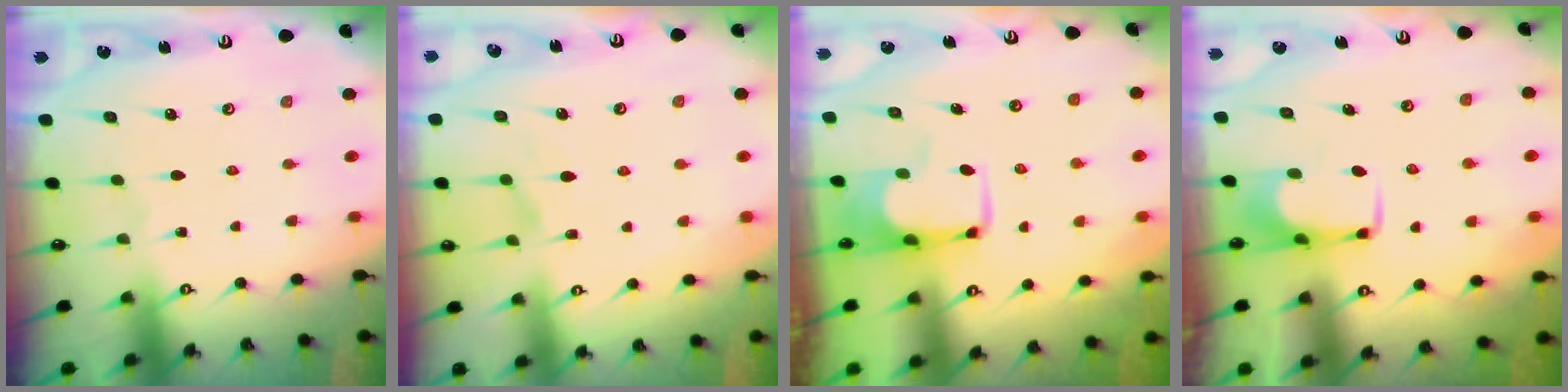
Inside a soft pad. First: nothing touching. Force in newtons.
{"total": 2.5, "press": 2.1, "slide": 1.4}
{"total": 5.5, "press": 5.4, "slide": 0.7}
{"total": 1.5, "press": 1.4, "slide": 0.5}